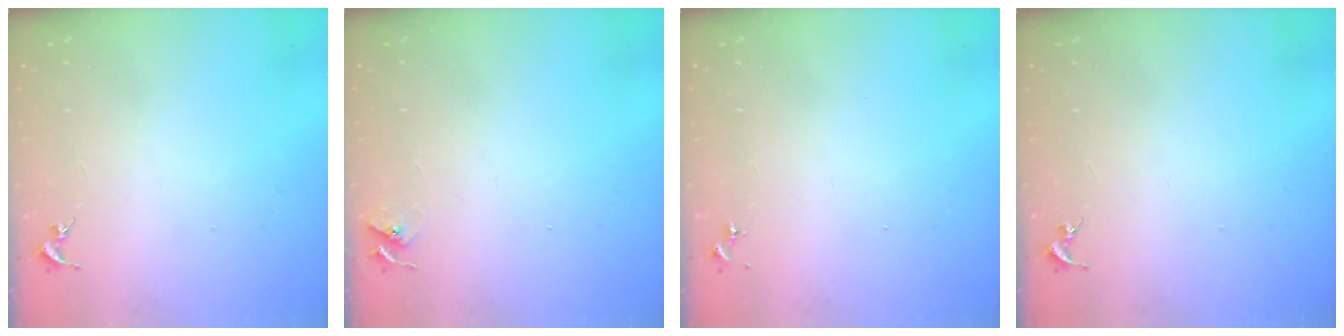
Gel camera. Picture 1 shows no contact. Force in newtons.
{"total": 5.8, "press": 5.8, "slide": 0.7}
{"total": 0.0}
{"total": 0.0}